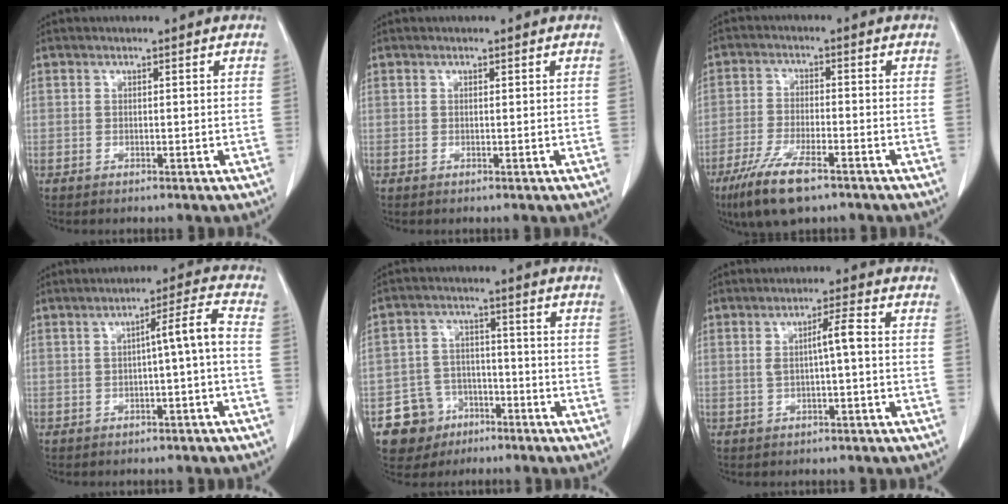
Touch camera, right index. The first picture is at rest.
{"total": 0.0}
{"total": 9.4, "force": [-6.1, 2.0, 6.8], "torque": [-0.134, -0.020, -0.104]}
{"total": 4.7, "force": [-0.8, -0.4, 4.6], "torque": [-0.067, 0.015, -0.011]}
{"total": 8.0, "force": [-4.2, 6.8, 0.8], "torque": [-0.012, 0.016, -0.061]}
{"total": 3.6, "force": [0.1, 0.0, 3.6], "torque": [-0.065, 0.006, 0.002]}